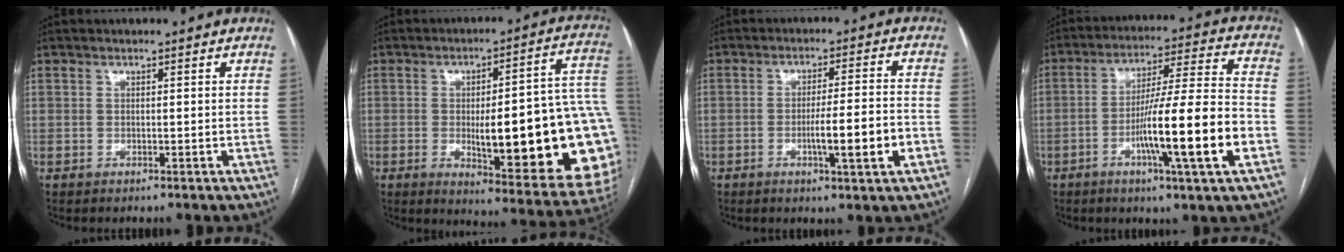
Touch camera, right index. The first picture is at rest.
{"total": 26.1, "force": [-3.3, 4.6, 25.5], "torque": [-0.246, 0.007, -0.033]}
{"total": 8.0, "force": [-2.6, -0.1, 7.6], "torque": [-0.121, -0.002, -0.039]}
{"total": 16.1, "force": [-5.2, -0.5, 15.2], "torque": [-0.260, -0.003, -0.084]}